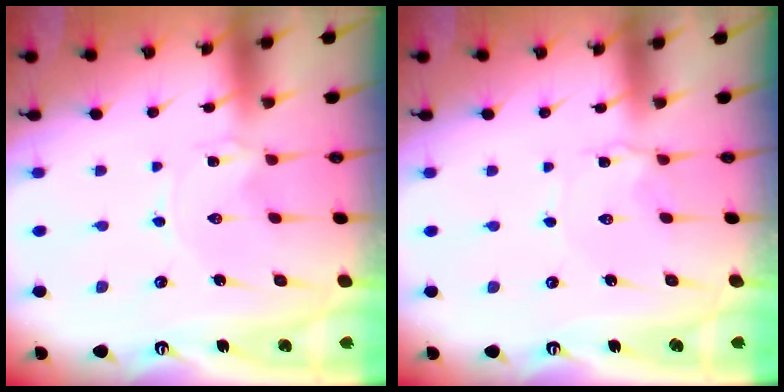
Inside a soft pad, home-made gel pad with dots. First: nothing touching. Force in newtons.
{"total": 1.6, "press": 1.5, "slide": 0.2}